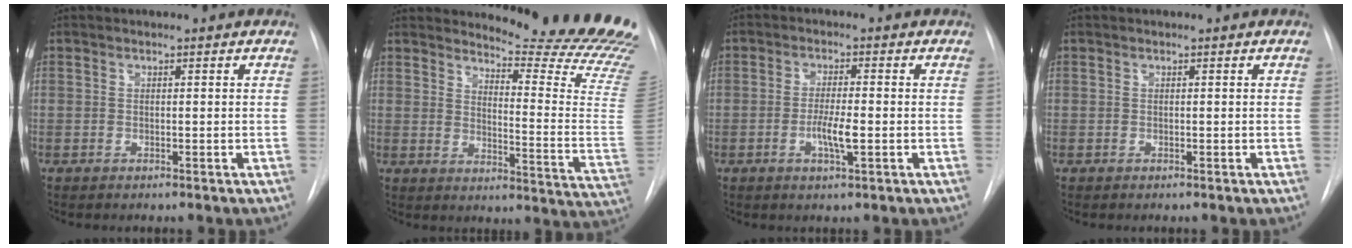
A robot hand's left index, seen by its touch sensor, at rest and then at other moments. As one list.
[{"total": 19.1, "force": [18.3, -1.4, 5.0], "torque": [-0.075, -0.180, 0.207]}, {"total": 4.1, "force": [-1.5, 0.4, 3.7], "torque": [-0.071, -0.008, -0.026]}, {"total": 0.0}]